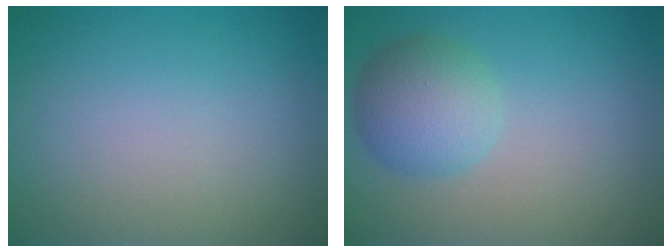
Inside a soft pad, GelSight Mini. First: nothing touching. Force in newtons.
{"total": 4.2, "press": 4.2, "slide": 0.1}